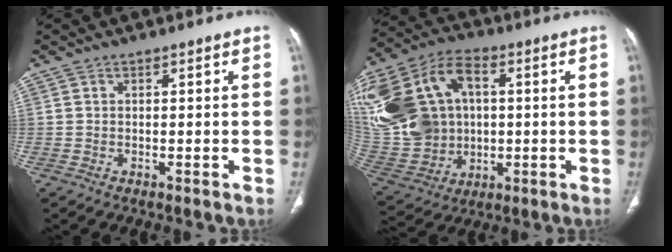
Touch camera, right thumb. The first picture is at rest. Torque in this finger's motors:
{"motor_torque": [2.12, 2.44, 1.39, 1.06, 0.54]}